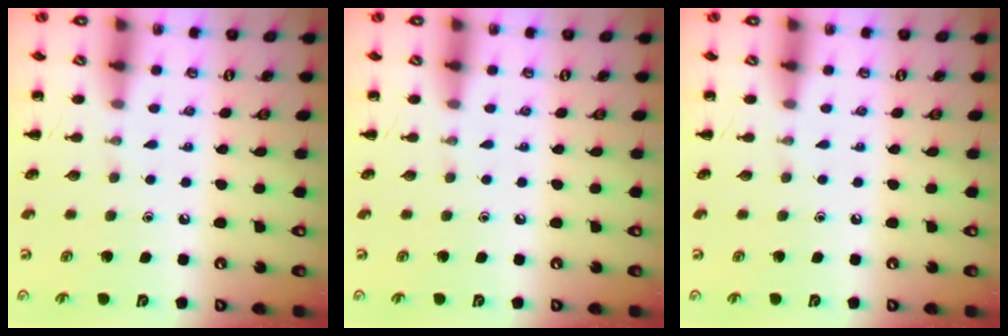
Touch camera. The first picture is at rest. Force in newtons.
{"total": 0.0}
{"total": 0.0}